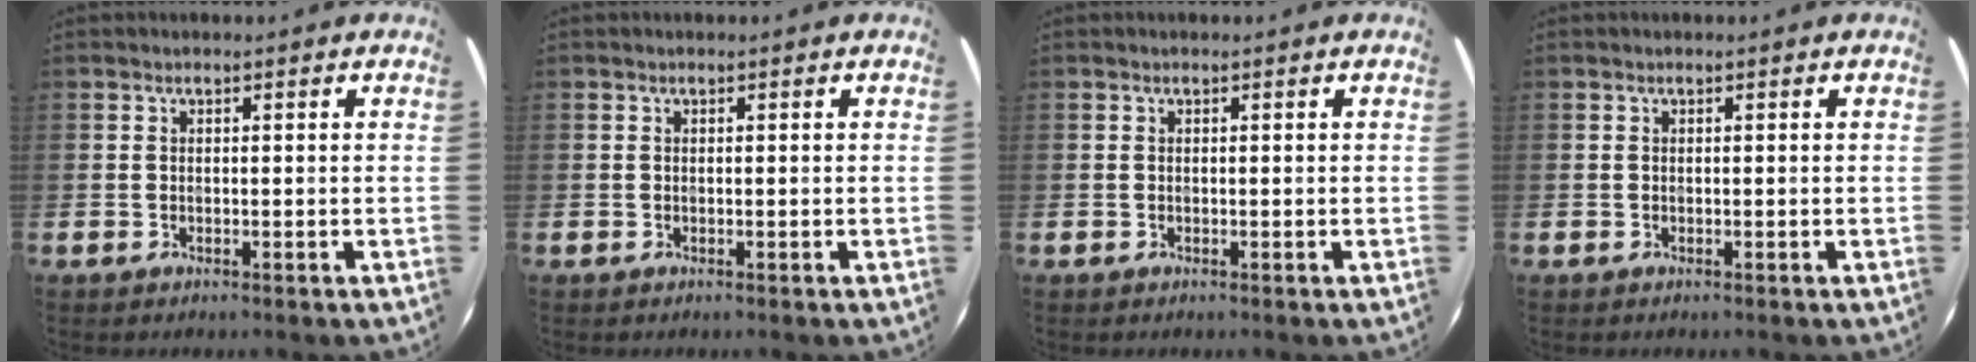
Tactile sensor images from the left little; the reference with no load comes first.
{"total": 0.0}
{"total": 0.0}
{"total": 0.0}